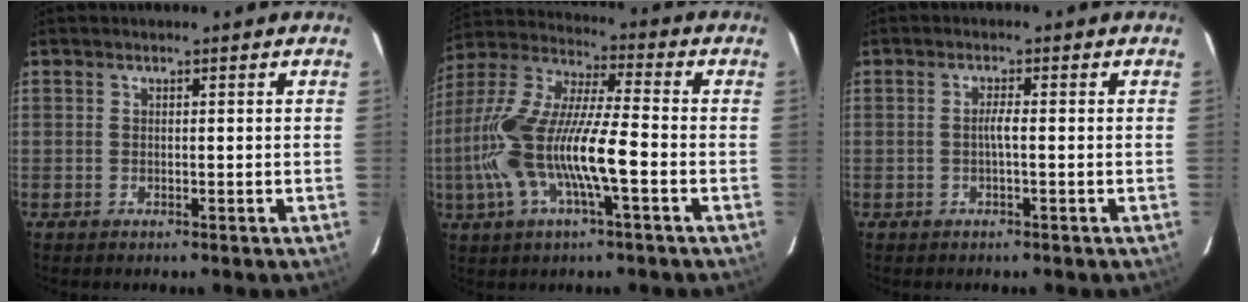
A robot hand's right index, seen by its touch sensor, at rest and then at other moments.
{"total": 18.5, "force": [-4.6, 3.8, 17.5], "torque": [-0.349, -0.008, -0.090]}
{"total": 1.7, "force": [-0.3, -0.2, 1.7], "torque": [-0.030, 0.003, -0.006]}